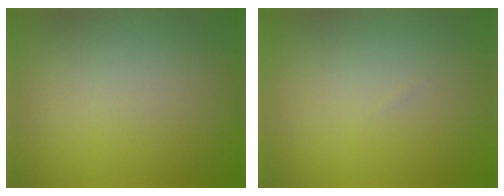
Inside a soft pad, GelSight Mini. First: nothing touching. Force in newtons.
{"total": 0.0}